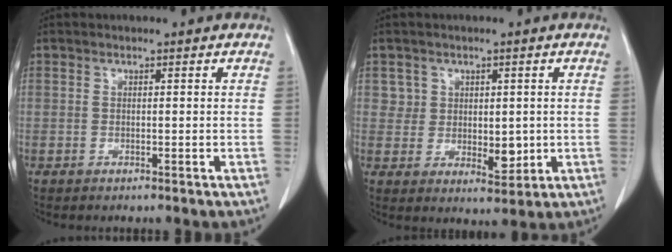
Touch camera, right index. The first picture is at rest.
{"total": 5.0, "force": [0.9, 4.1, 2.7], "torque": [-0.028, -0.008, 0.022]}